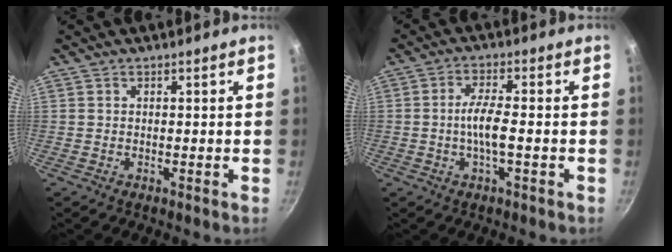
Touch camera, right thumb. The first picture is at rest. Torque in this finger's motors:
{"motor_torque": [2.73, 2.28, 1.70, -1.07, 0.70]}